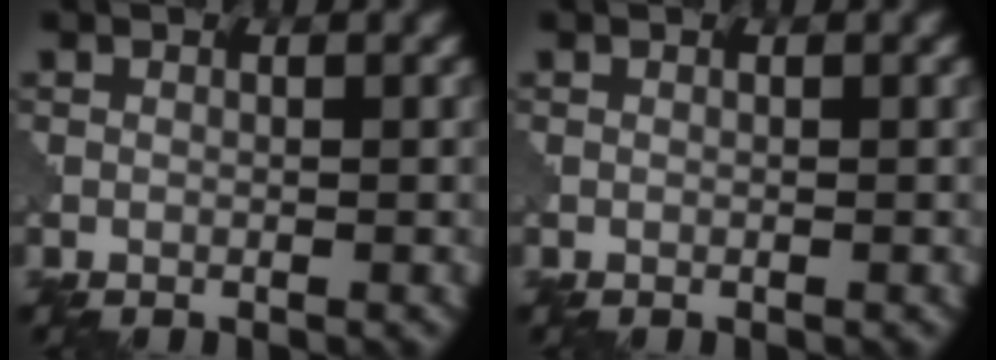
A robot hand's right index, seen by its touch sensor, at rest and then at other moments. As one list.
[{"total": 0.0}]